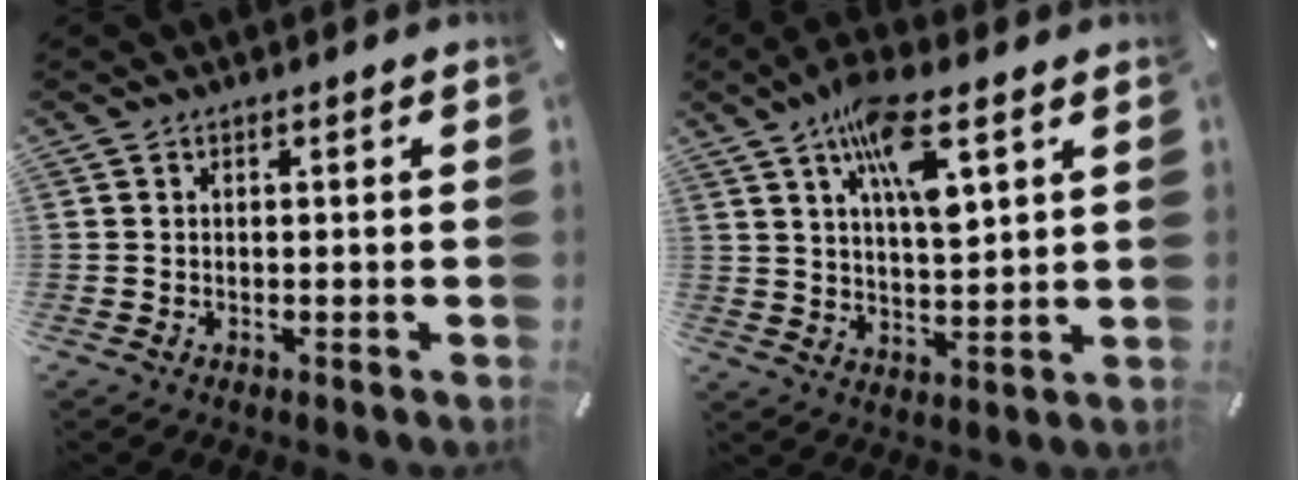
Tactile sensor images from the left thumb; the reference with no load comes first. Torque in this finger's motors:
{"motor_torque": [1.21, 1.19, 1.62, -1.15, 0.11]}